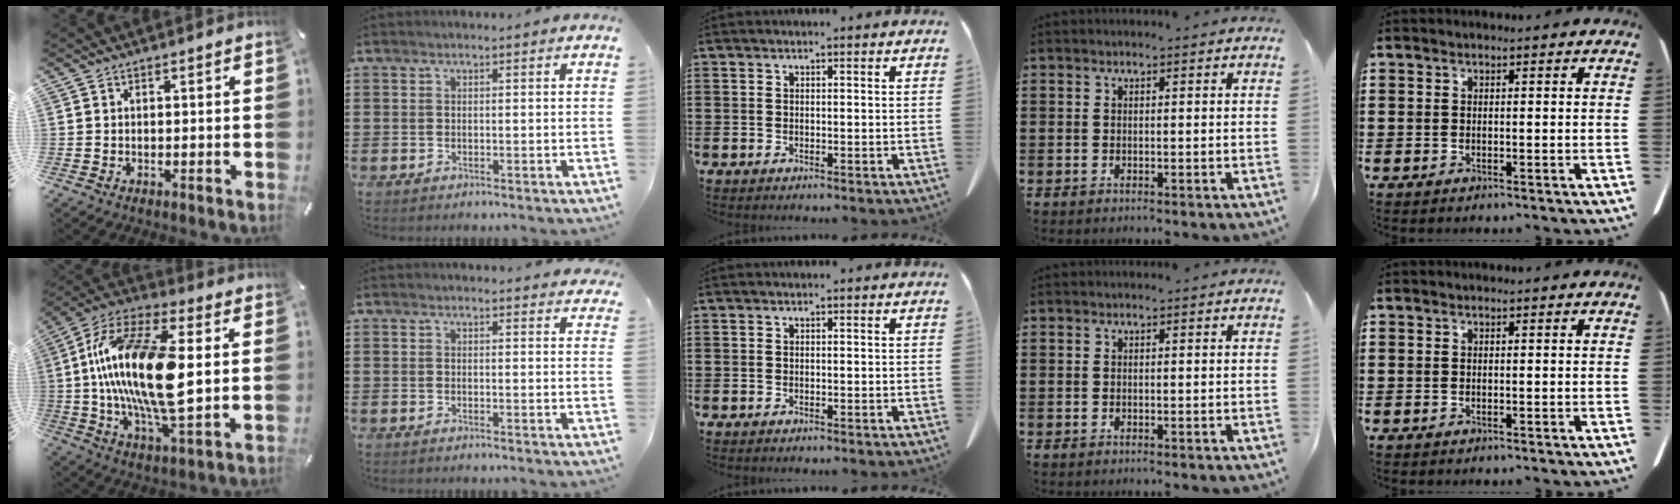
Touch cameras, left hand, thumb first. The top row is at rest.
{"thumb": {"total": 23.1, "force": [1.7, 9.1, 21.1], "torque": [-0.436, -0.012, 0.023]}, "index": {"total": 1.9, "force": [1.8, 0.3, 0.2], "torque": [0.000, -0.004, 0.034]}}